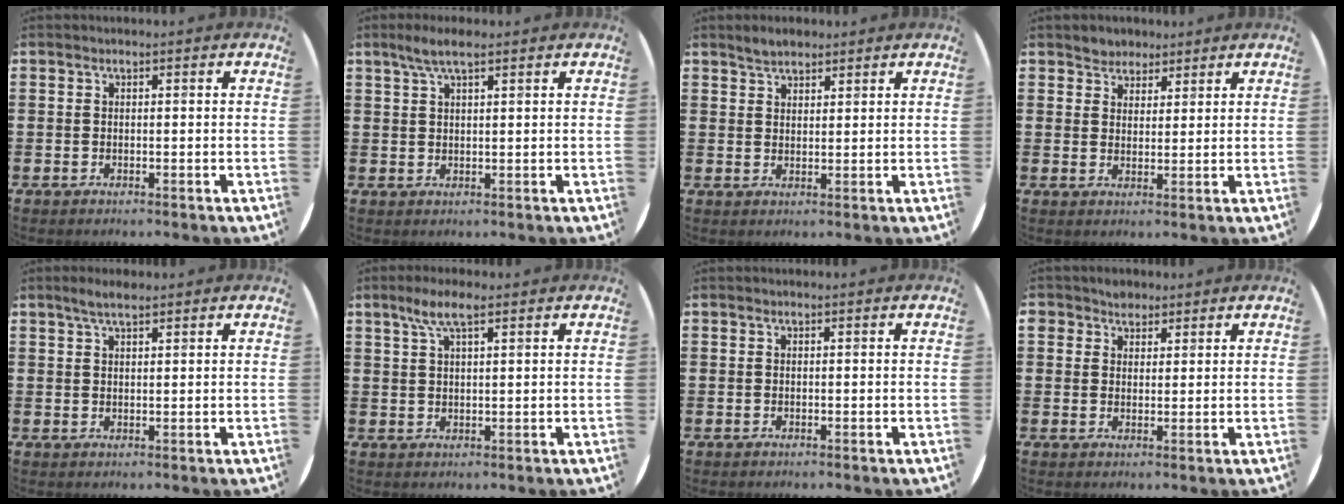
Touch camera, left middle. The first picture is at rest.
{"total": 3.5, "force": [2.4, 0.7, 2.5], "torque": [-0.053, 0.008, 0.040]}
{"total": 2.7, "force": [2.5, 1.0, 0.5], "torque": [-0.006, 0.004, 0.047]}
{"total": 2.8, "force": [2.4, 1.3, -0.5], "torque": [0.000, 0.004, 0.047]}
{"total": 2.5, "force": [2.0, 0.5, 1.4], "torque": [-0.031, 0.005, 0.035]}
{"total": 4.7, "force": [2.8, 1.2, 3.5], "torque": [-0.075, 0.009, 0.048]}
{"total": 0.0}
{"total": 2.4, "force": [1.9, 1.5, 0.1], "torque": [0.000, 0.004, 0.035]}